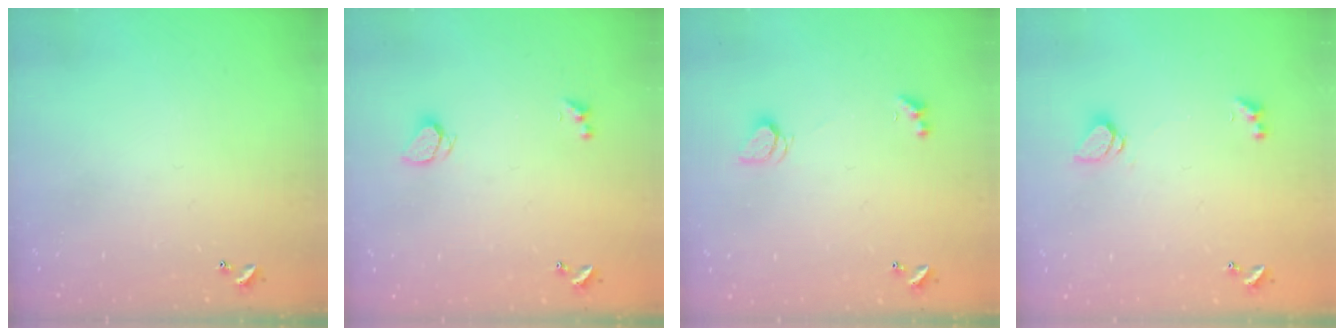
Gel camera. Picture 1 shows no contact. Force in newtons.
{"total": 1.9, "press": 1.8, "slide": 0.4}
{"total": 1.7, "press": 1.7, "slide": 0.4}
{"total": 1.2, "press": 1.1, "slide": 0.5}